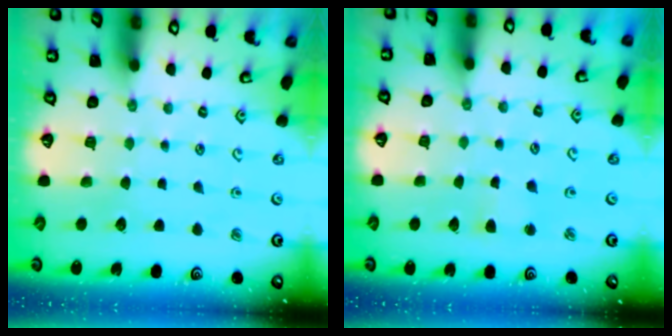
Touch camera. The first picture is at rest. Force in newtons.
{"total": 2.9, "press": 2.9, "slide": 0.4}